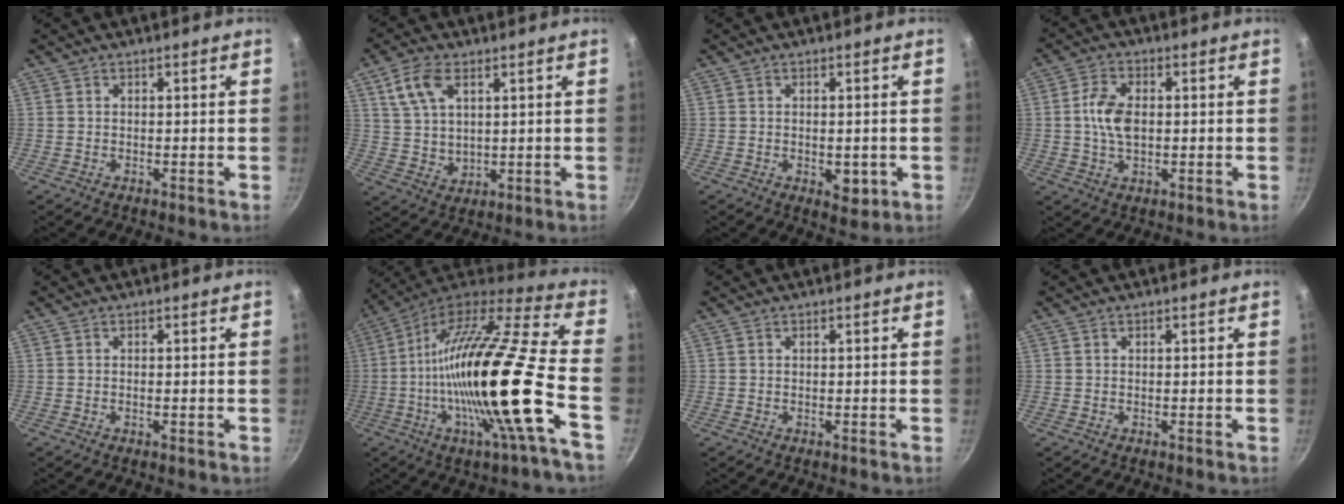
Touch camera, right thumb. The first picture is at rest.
{"total": 8.8, "force": [4.0, 5.0, 6.0], "torque": [-0.107, -0.012, 0.082]}
{"total": 4.2, "force": [-0.9, 2.4, 3.4], "torque": [-0.039, -0.004, -0.008]}
{"total": 7.1, "force": [0.3, 4.3, 5.6], "torque": [-0.101, 0.008, 0.003]}
{"total": 0.7, "force": [-0.2, 0.2, 0.7], "torque": [-0.012, 0.001, -0.004]}
{"total": 26.8, "force": [-6.3, 3.5, 25.8], "torque": [-0.416, -0.002, -0.122]}
{"total": 0.0}
{"total": 0.0}